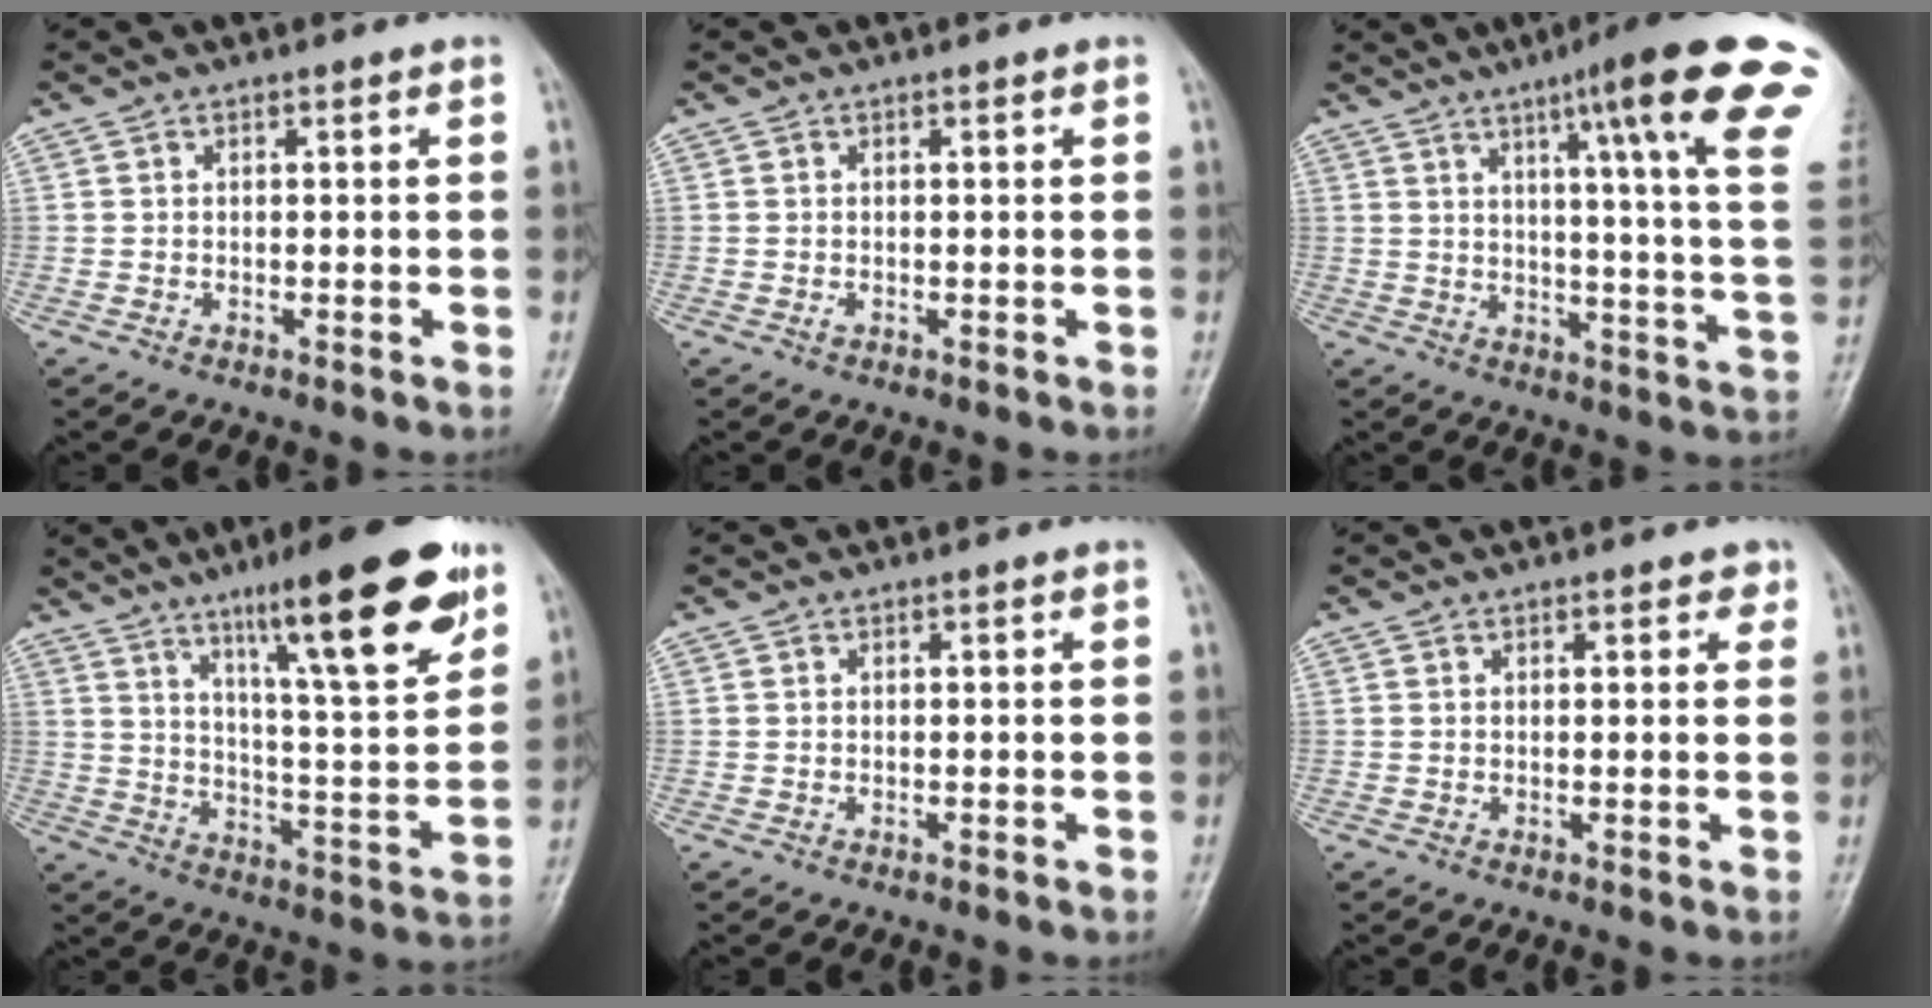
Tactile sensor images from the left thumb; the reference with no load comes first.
{"total": 0.6, "force": [0.0, 0.4, 0.5], "torque": [-0.005, -0.001, 0.000]}
{"total": 22.5, "force": [12.6, 1.2, 18.6], "torque": [-0.235, -0.054, 0.151]}
{"total": 21.6, "force": [12.8, 3.9, 16.9], "torque": [-0.225, -0.051, 0.201]}
{"total": 0.0}
{"total": 1.9, "force": [1.2, 1.0, 1.0], "torque": [0.003, -0.002, 0.009]}